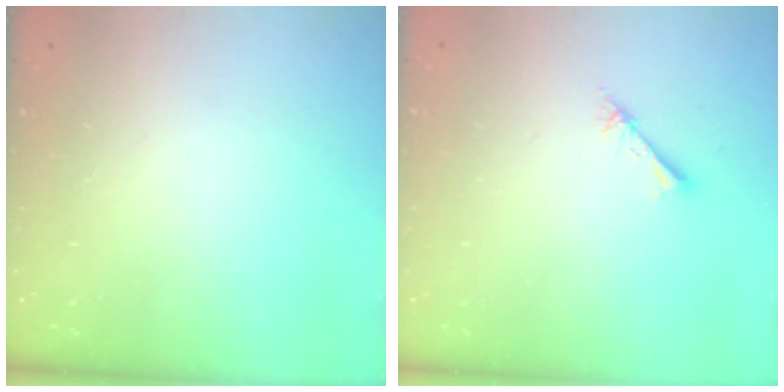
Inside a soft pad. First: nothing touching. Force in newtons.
{"total": 2.3, "press": 2.3, "slide": 0.3}